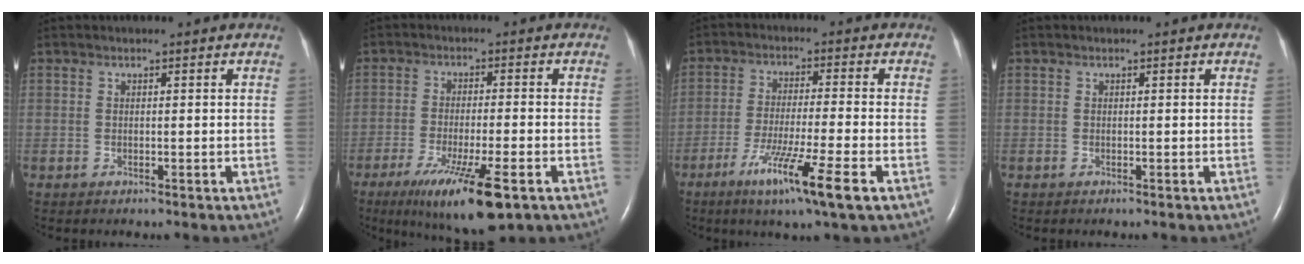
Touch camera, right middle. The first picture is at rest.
{"total": 12.0, "force": [-6.6, 1.5, 9.9], "torque": [-0.165, -0.031, -0.103]}
{"total": 10.7, "force": [-5.5, -0.7, 9.1], "torque": [-0.167, -0.030, -0.096]}
{"total": 0.0}